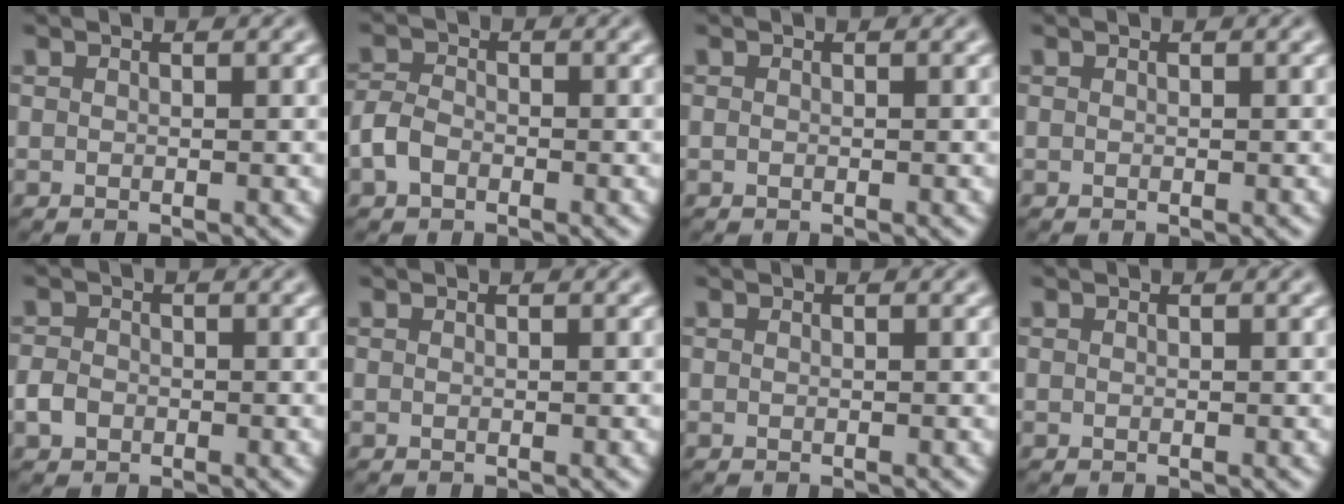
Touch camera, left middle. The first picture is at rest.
{"total": 2.2, "force": [-1.1, 1.5, 1.2], "torque": [-0.025, 0.004, -0.029]}
{"total": 0.0}
{"total": 0.0}
{"total": 1.8, "force": [-0.7, 1.4, 0.8], "torque": [-0.013, -0.001, -0.019]}
{"total": 0.0}
{"total": 0.0}
{"total": 0.0}